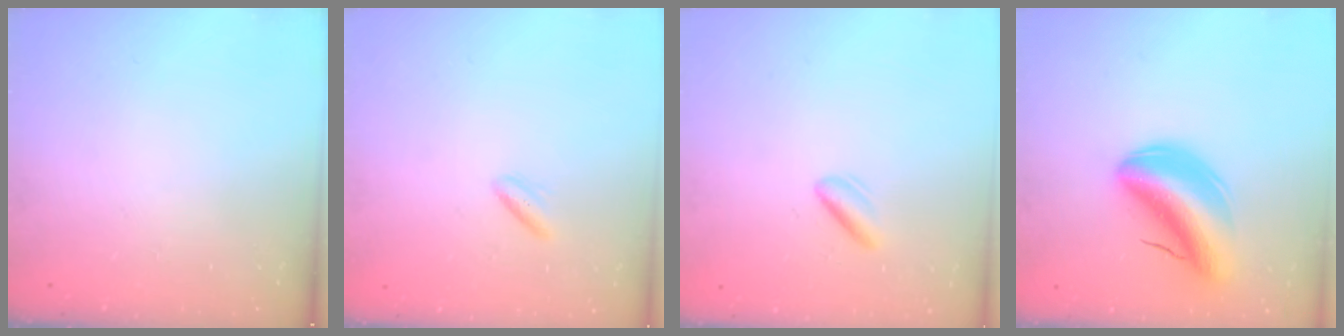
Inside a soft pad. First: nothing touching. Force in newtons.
{"total": 2.6, "press": 2.5, "slide": 0.9}
{"total": 2.0, "press": 1.8, "slide": 0.9}
{"total": 10.5, "press": 10.0, "slide": 3.3}